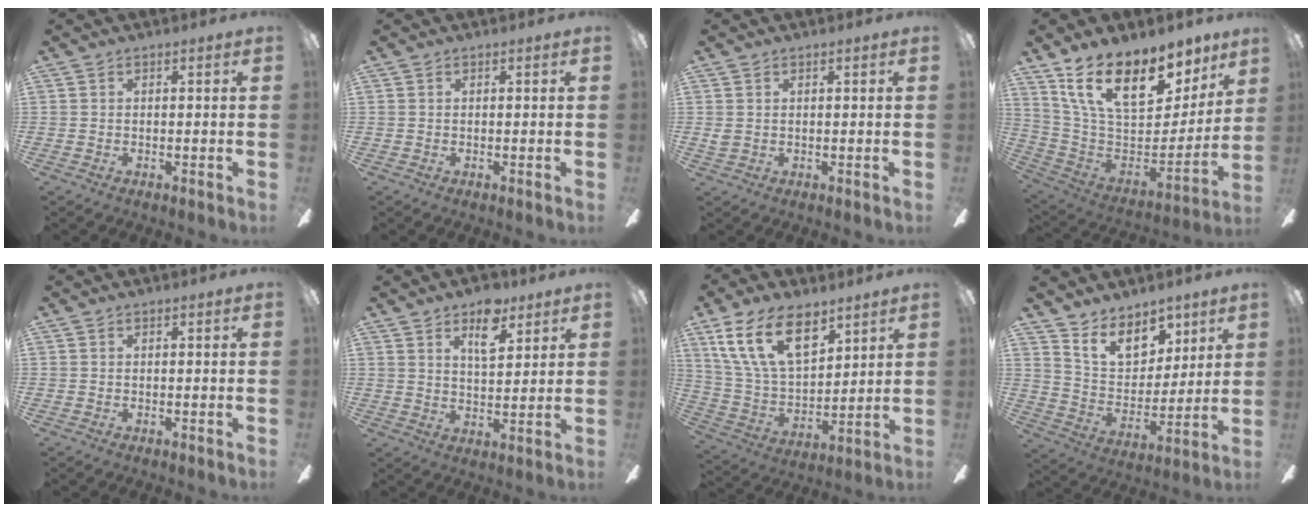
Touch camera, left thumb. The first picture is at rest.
{"total": 0.0}
{"total": 1.3, "force": [0.6, 1.0, 0.6], "torque": [-0.013, 0.002, 0.011]}
{"total": 21.6, "force": [14.2, 9.8, 13.0], "torque": [-0.225, -0.097, 0.252]}
{"total": 0.0}
{"total": 9.2, "force": [5.5, 4.6, 5.7], "torque": [-0.075, -0.018, 0.093]}
{"total": 19.1, "force": [10.6, 9.9, 12.4], "torque": [-0.254, -0.042, 0.193]}
{"total": 12.9, "force": [9.3, 7.6, 4.7], "torque": [-0.090, -0.054, 0.180]}